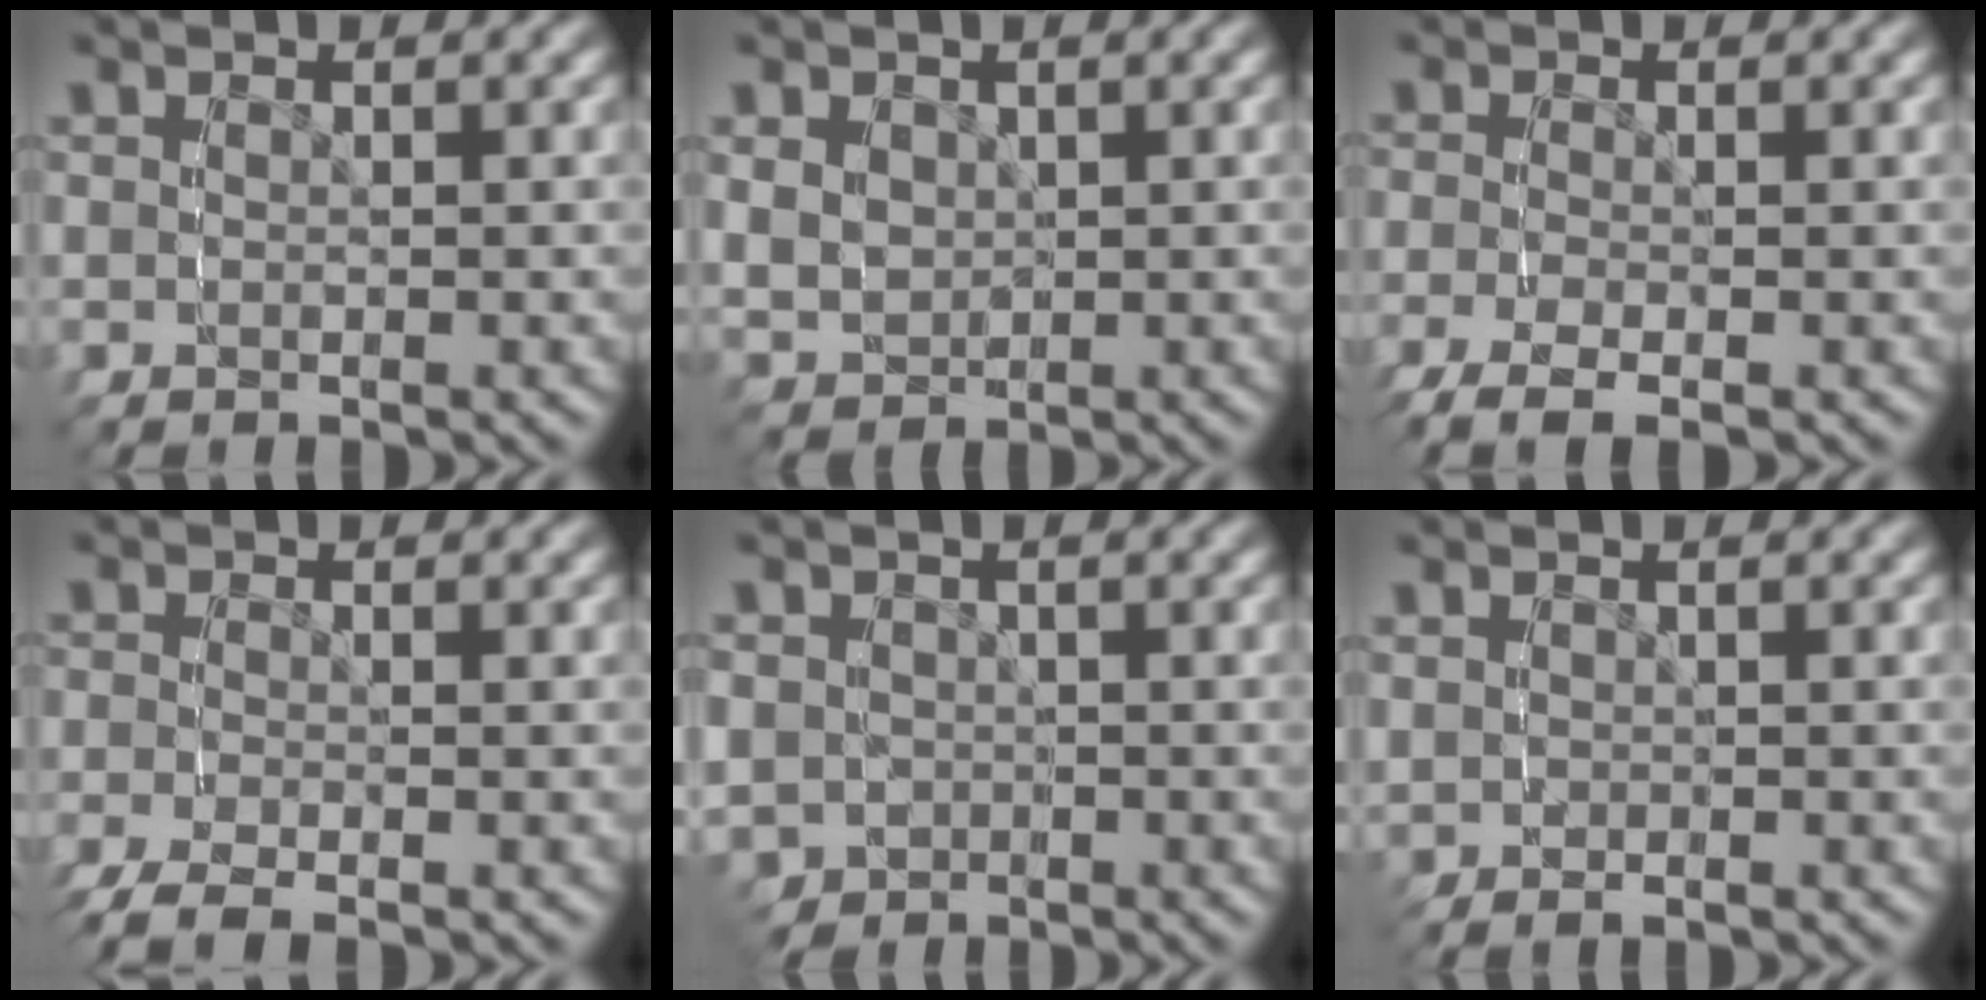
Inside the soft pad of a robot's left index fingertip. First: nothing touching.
{"total": 4.0, "force": [0.7, 3.6, 1.6], "torque": [-0.036, -0.014, 0.021]}
{"total": 4.2, "force": [-2.5, 2.1, 2.6], "torque": [-0.063, -0.018, -0.032]}
{"total": 4.1, "force": [-3.0, 1.9, 2.1], "torque": [-0.045, -0.013, -0.045]}
{"total": 7.6, "force": [-2.6, 6.8, 2.3], "torque": [-0.061, -0.039, -0.037]}
{"total": 1.0, "force": [-0.1, 0.9, 0.4], "torque": [-0.005, -0.003, 0.004]}